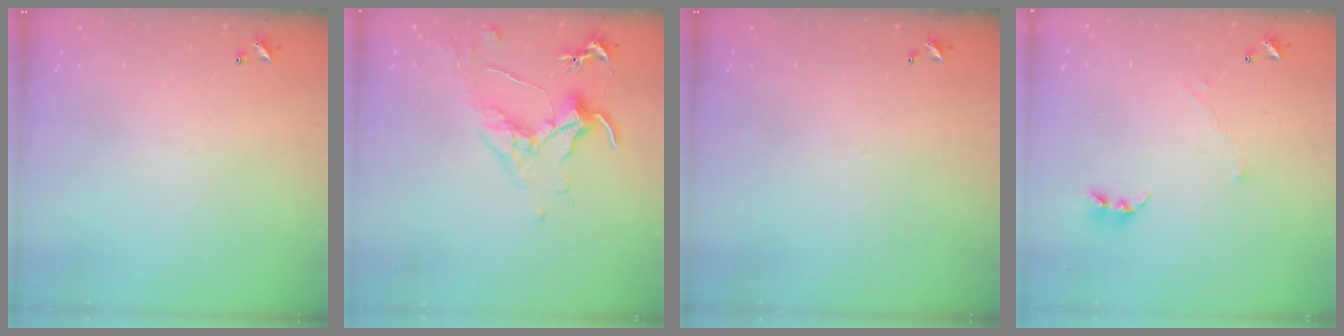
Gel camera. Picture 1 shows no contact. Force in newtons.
{"total": 1.8, "press": 1.5, "slide": 0.9}
{"total": 0.0}
{"total": 0.7, "press": 0.0, "slide": 0.7}